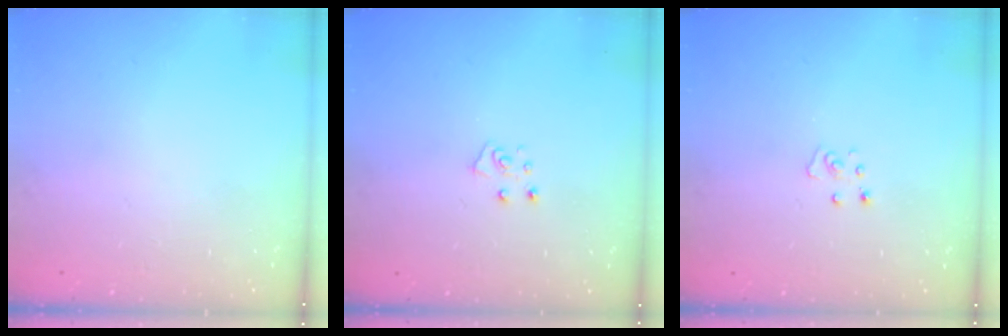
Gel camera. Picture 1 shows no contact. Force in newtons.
{"total": 5.3, "press": 5.3, "slide": 0.5}
{"total": 3.1, "press": 3.1, "slide": 0.2}